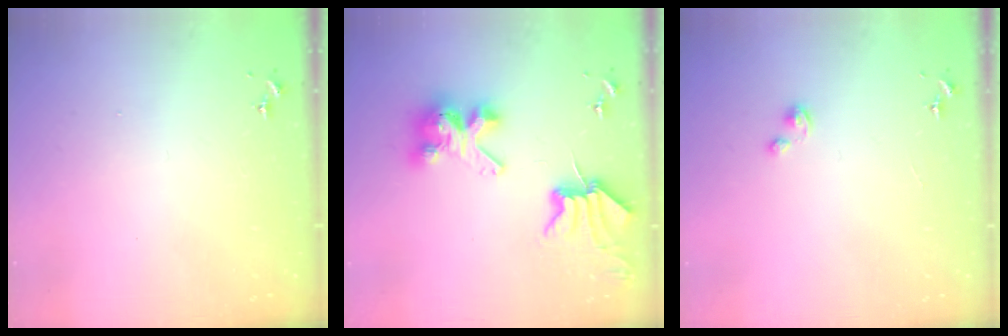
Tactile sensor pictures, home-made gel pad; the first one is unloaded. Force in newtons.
{"total": 9.5, "press": 9.4, "slide": 1.0}
{"total": 1.9, "press": 1.9, "slide": 0.2}